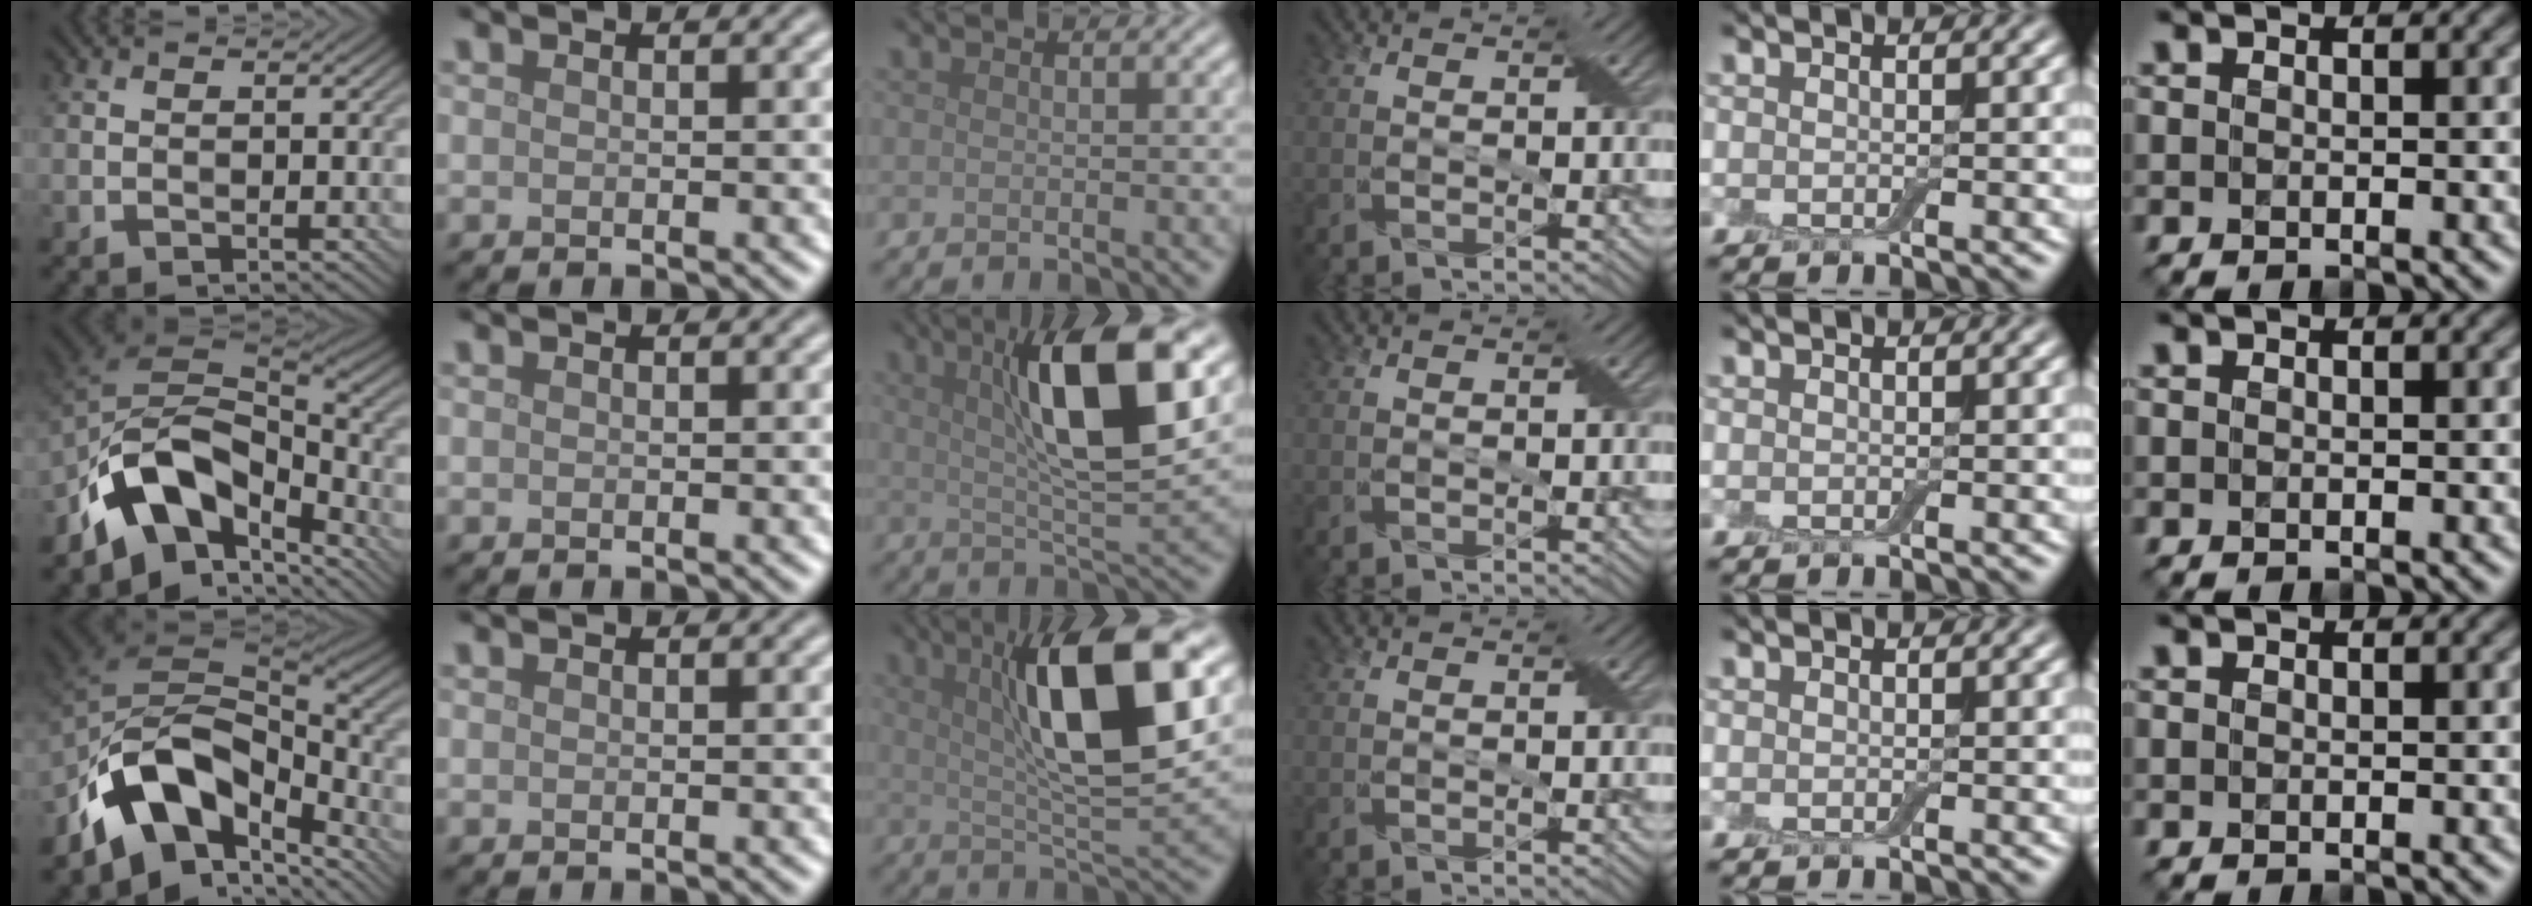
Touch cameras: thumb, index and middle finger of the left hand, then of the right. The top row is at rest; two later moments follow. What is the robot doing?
{"motion": "open", "object": "airpods case & airpods"}